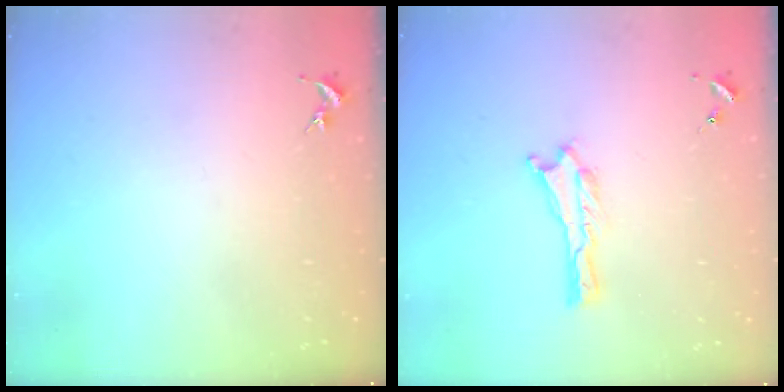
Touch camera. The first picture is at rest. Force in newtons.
{"total": 0.0}